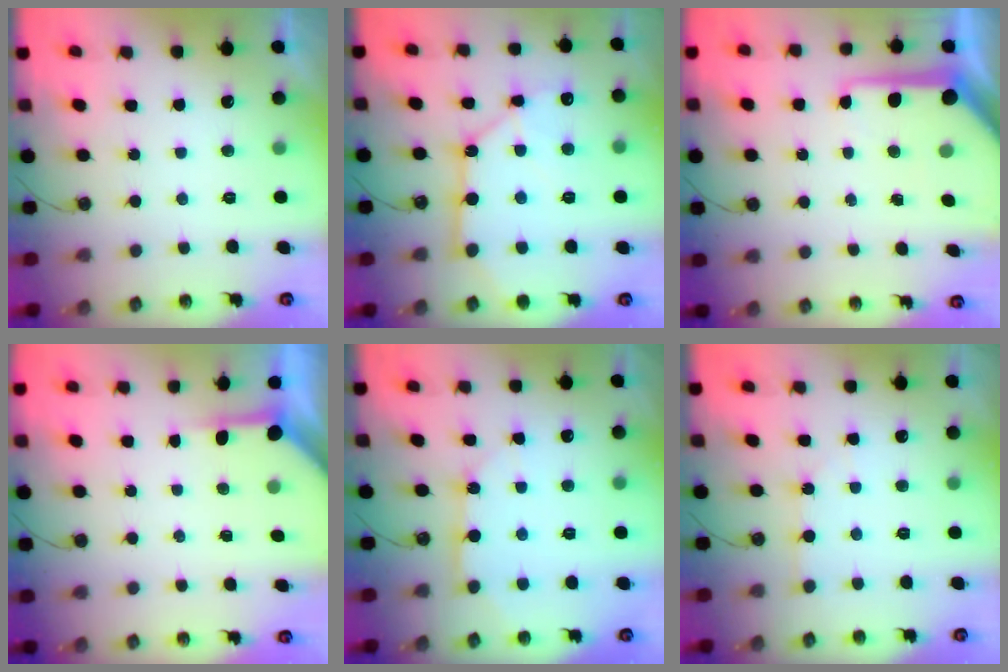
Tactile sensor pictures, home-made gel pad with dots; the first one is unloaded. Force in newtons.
{"total": 15.8, "press": 15.6, "slide": 2.1}
{"total": 10.5, "press": 10.4, "slide": 1.1}
{"total": 3.9, "press": 3.9, "slide": 0.4}
{"total": 8.6, "press": 8.6, "slide": 0.3}
{"total": 2.0, "press": 2.0, "slide": 0.2}